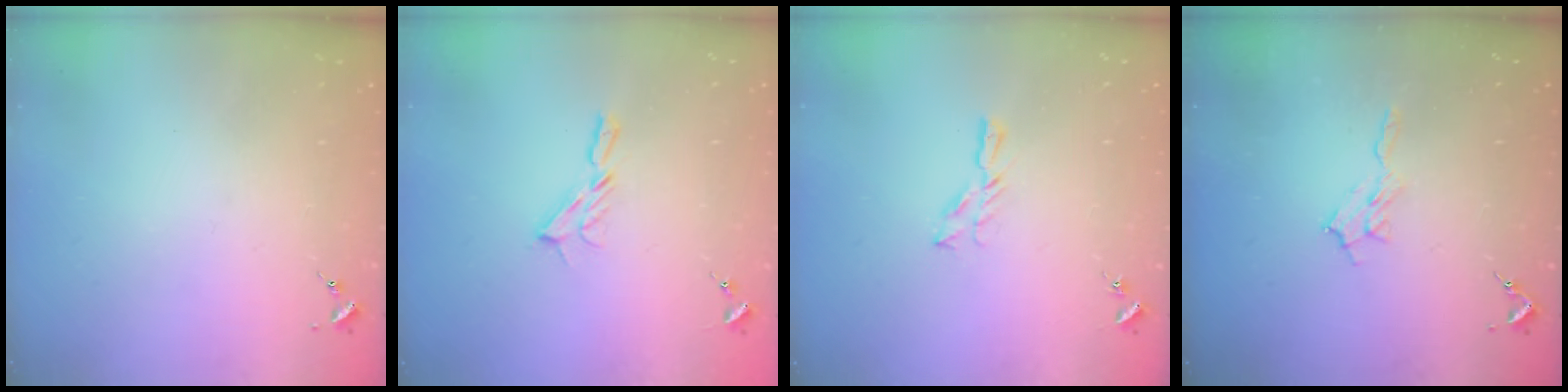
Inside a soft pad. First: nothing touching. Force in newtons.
{"total": 5.9, "press": 5.9, "slide": 0.5}
{"total": 5.1, "press": 5.1, "slide": 0.5}
{"total": 6.5, "press": 6.5, "slide": 0.8}